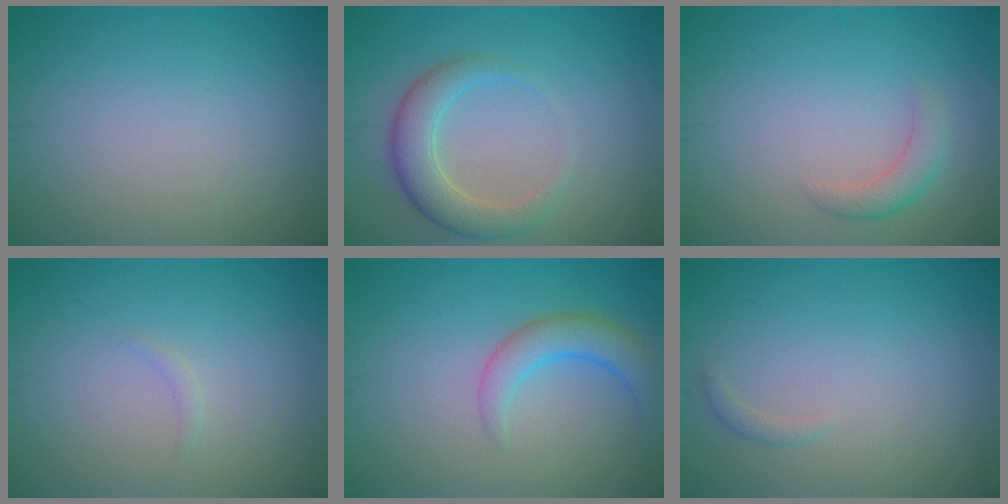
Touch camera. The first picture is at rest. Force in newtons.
{"total": 3.9, "press": 3.9, "slide": 0.3}
{"total": 2.0, "press": 2.0, "slide": 0.1}
{"total": 0.5, "press": 0.5, "slide": 0.1}
{"total": 3.4, "press": 3.4, "slide": 0.3}
{"total": 0.6, "press": 0.6, "slide": 0.0}